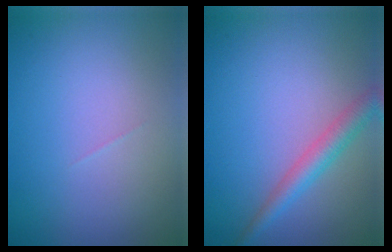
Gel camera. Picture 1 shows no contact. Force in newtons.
{"total": 2.7, "press": 2.7, "slide": 0.1}